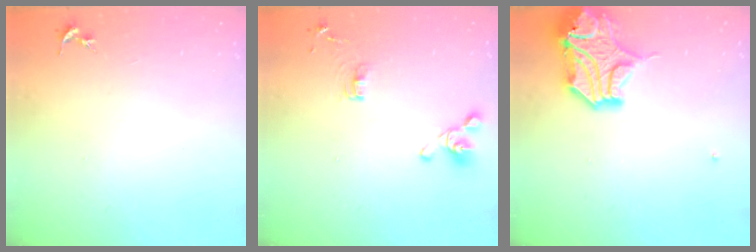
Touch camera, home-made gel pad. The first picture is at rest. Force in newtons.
{"total": 9.9, "press": 9.7, "slide": 1.9}
{"total": 15.3, "press": 15.2, "slide": 2.2}